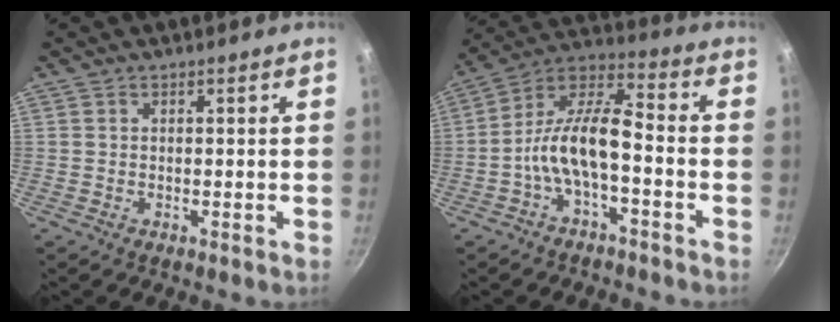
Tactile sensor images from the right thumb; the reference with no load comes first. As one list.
[{"total": 11.8, "force": [-3.8, 4.6, 10.2], "torque": [-0.194, 0.048, -0.081]}]